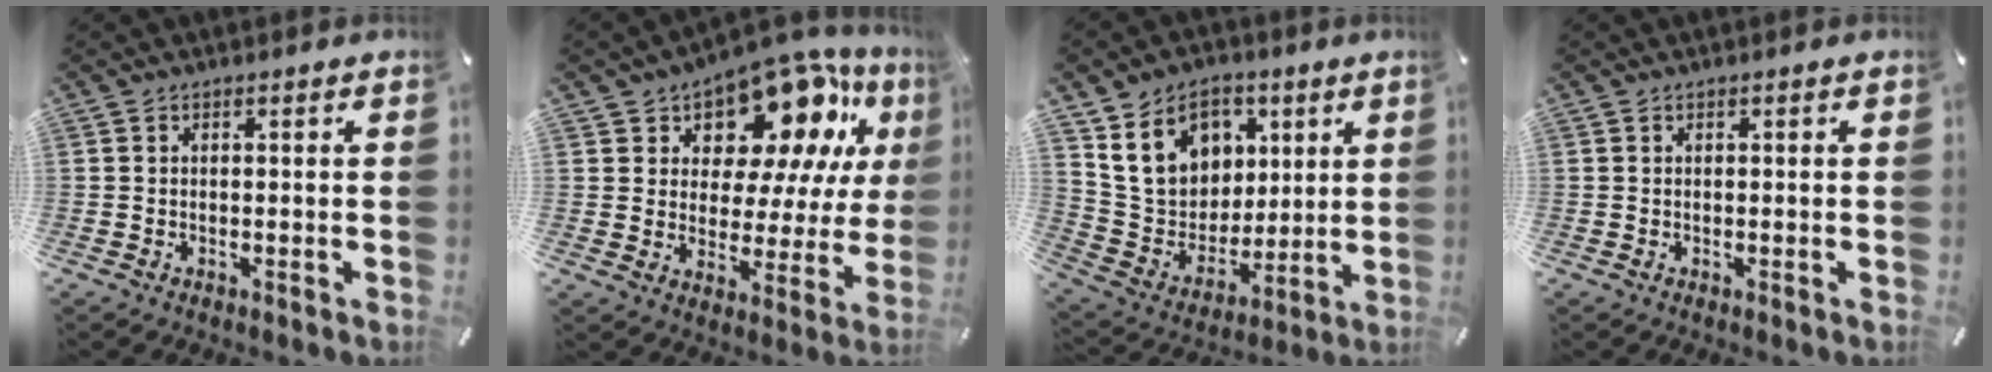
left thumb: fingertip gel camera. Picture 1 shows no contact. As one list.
[{"total": 15.5, "force": [11.4, 7.6, 7.3], "torque": [-0.123, -0.086, 0.194]}, {"total": 15.4, "force": [6.2, 12.6, 6.1], "torque": [-0.112, -0.019, 0.129]}, {"total": 0.0}]